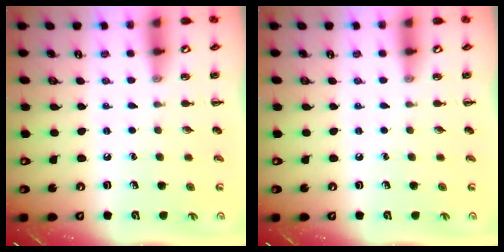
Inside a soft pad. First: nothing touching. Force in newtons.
{"total": 0.0}